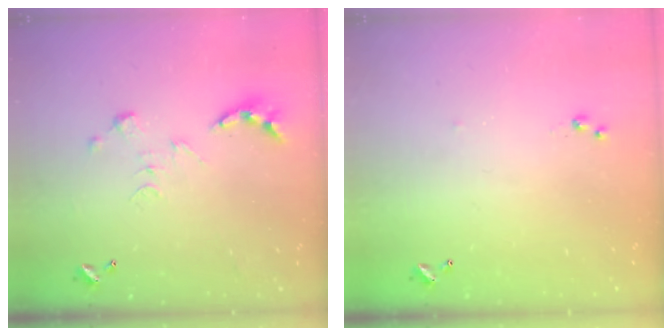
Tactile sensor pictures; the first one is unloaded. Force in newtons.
{"total": 4.8, "press": 4.7, "slide": 0.4}